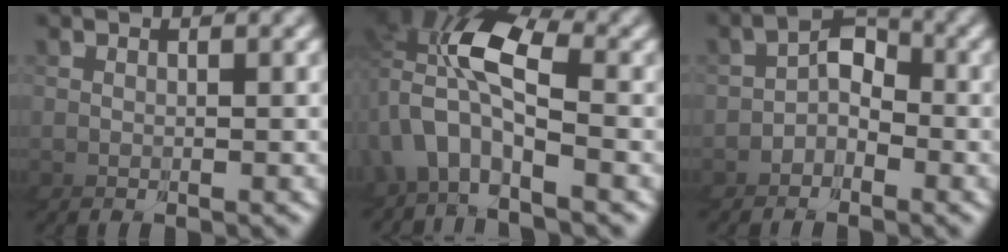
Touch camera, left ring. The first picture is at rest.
{"total": 7.5, "force": [-0.7, 5.8, 4.8], "torque": [-0.128, -0.009, -0.020]}
{"total": 4.7, "force": [-1.9, 4.2, 0.5], "torque": [-0.040, -0.020, -0.033]}